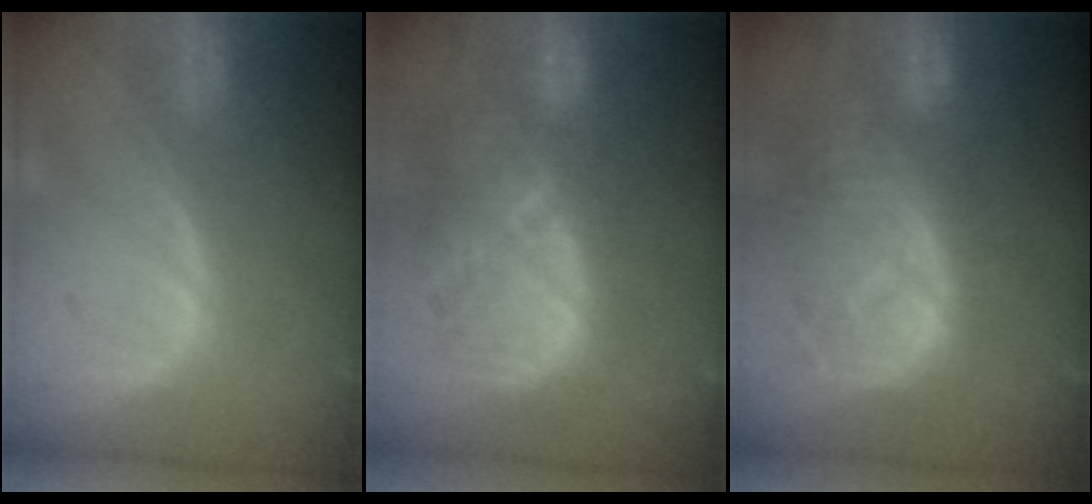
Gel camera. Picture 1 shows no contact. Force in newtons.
{"total": 12.0, "press": 11.3, "slide": 4.1}
{"total": 11.0, "press": 9.8, "slide": 5.1}